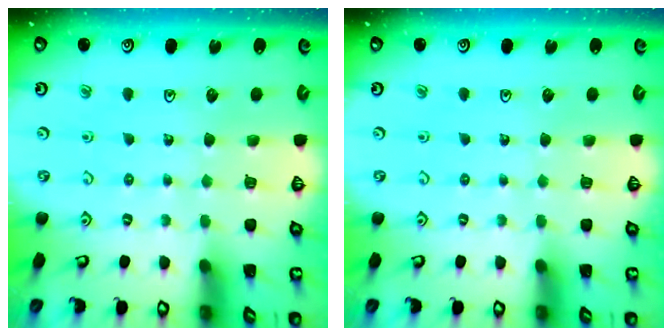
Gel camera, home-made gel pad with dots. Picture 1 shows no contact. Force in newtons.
{"total": 0.0}